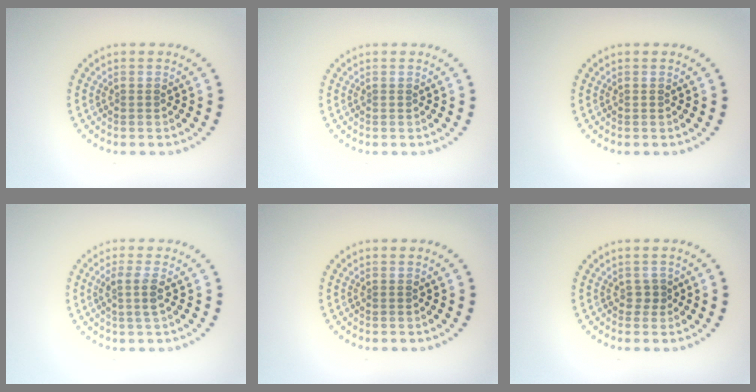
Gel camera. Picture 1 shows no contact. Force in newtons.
{"total": 0.0}
{"total": 0.0}
{"total": 1.8, "press": 1.5, "slide": 1.0}
{"total": 0.0}
{"total": 0.8, "press": 0.7, "slide": 0.4}